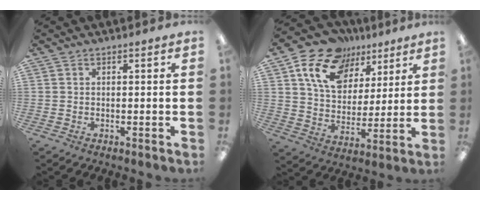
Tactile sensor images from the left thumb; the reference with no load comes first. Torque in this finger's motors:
{"motor_torque": [0.64, 0.68, 1.39, -1.39, 0.28]}